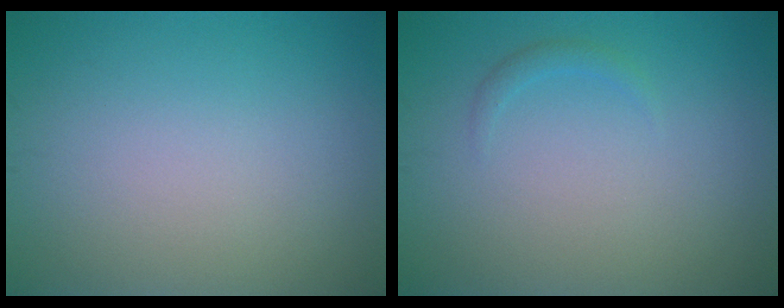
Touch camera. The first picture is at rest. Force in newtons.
{"total": 0.8, "press": 0.8, "slide": 0.1}